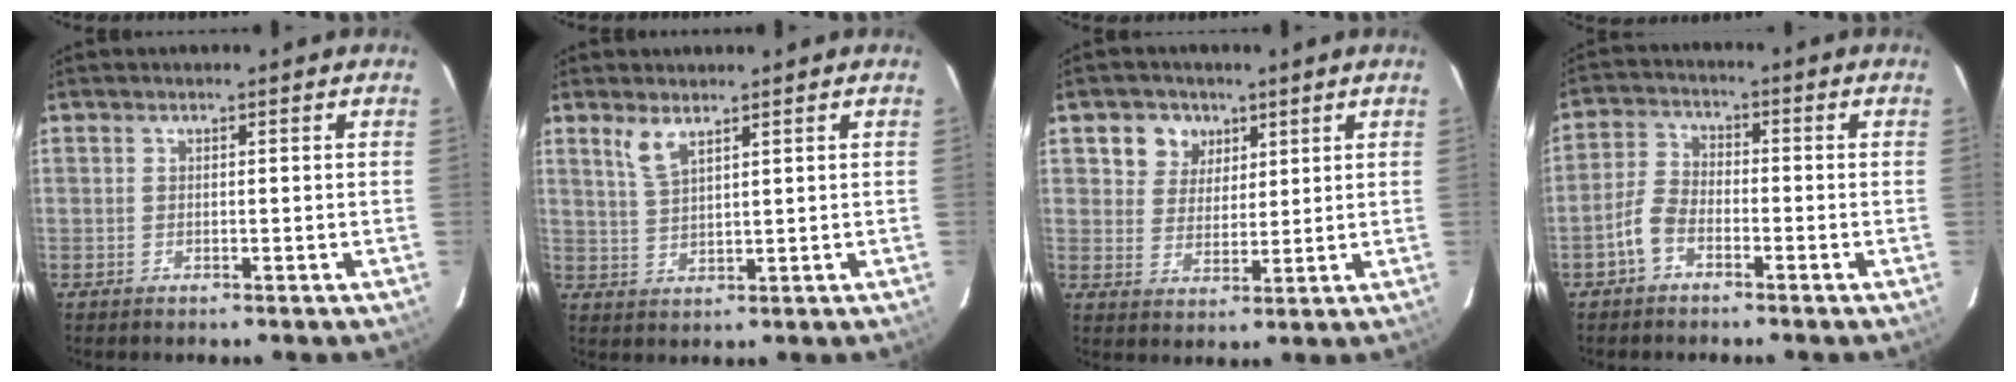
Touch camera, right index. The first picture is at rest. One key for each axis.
{"total": 3.7, "fx": 2.5, "fy": 0.9, "fz": 2.5, "tx": -0.054, "ty": -0.001, "tz": 0.054}
{"total": 6.2, "fx": 3.0, "fy": 5.3, "fz": 1.3, "tx": -0.024, "ty": 0.016, "tz": 0.054}
{"total": 4.9, "fx": -2.9, "fy": 2.8, "fz": 2.8, "tx": -0.065, "ty": 0.014, "tz": -0.061}